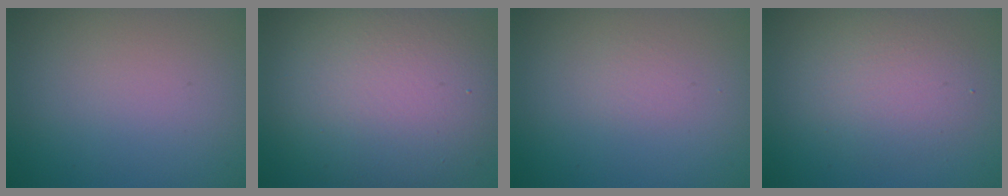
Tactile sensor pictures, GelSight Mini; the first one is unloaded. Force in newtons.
{"total": 12.9, "press": 12.9, "slide": 0.4}
{"total": 0.0}
{"total": 3.3, "press": 3.3, "slide": 0.1}